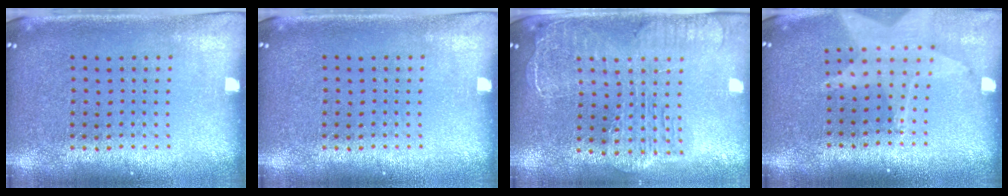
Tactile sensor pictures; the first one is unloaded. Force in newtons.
{"total": 0.0}
{"total": 2.4, "press": 2.1, "slide": 1.1}
{"total": 1.7, "press": 1.5, "slide": 0.7}